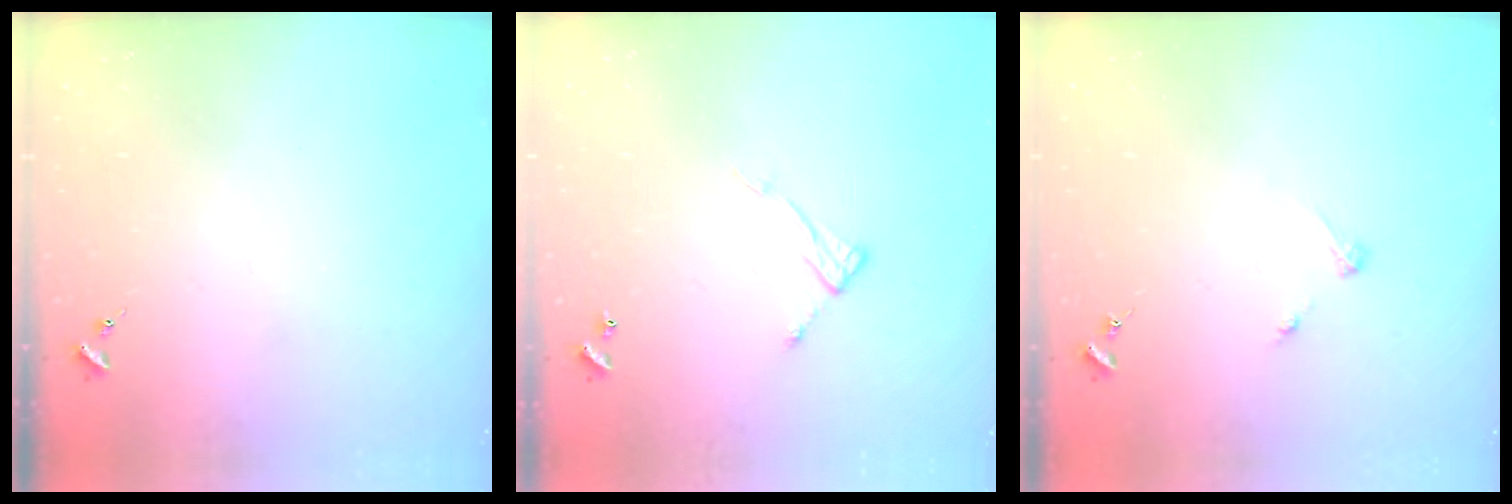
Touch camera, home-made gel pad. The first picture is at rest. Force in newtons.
{"total": 7.3, "press": 7.3, "slide": 0.4}
{"total": 2.7, "press": 2.7, "slide": 0.3}